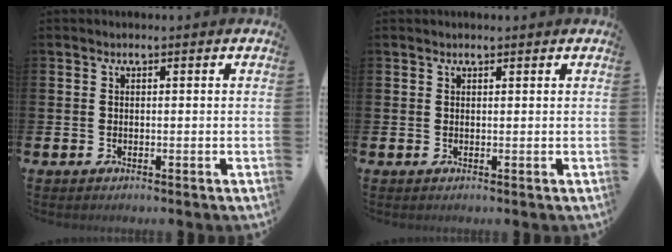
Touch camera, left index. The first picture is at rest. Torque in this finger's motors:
{"motor_torque": [0.28, -1.51, 0.03, 0.10]}